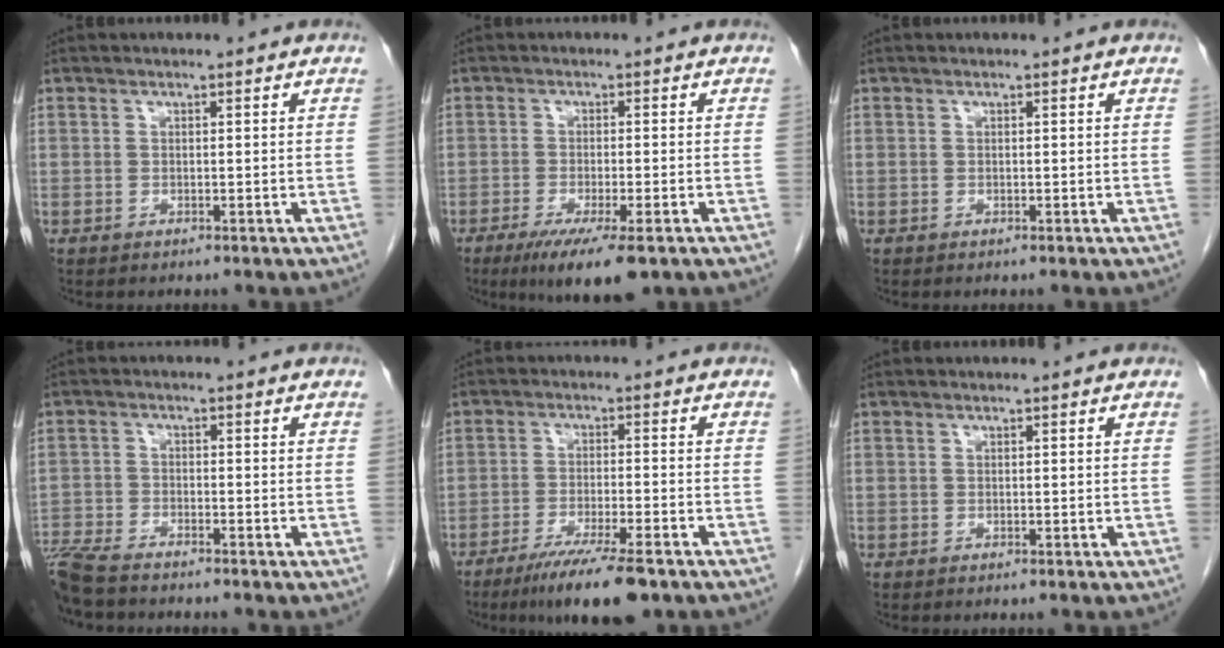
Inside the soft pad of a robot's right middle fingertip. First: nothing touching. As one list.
[{"total": 8.7, "force": [-5.3, 1.3, 6.7], "torque": [-0.107, -0.023, -0.082]}, {"total": 0.0}, {"total": 7.4, "force": [-6.8, 1.0, 2.9], "torque": [-0.054, -0.017, -0.124]}, {"total": 10.2, "force": [-7.2, 0.9, 7.1], "torque": [-0.114, -0.023, -0.115]}, {"total": 0.0}]